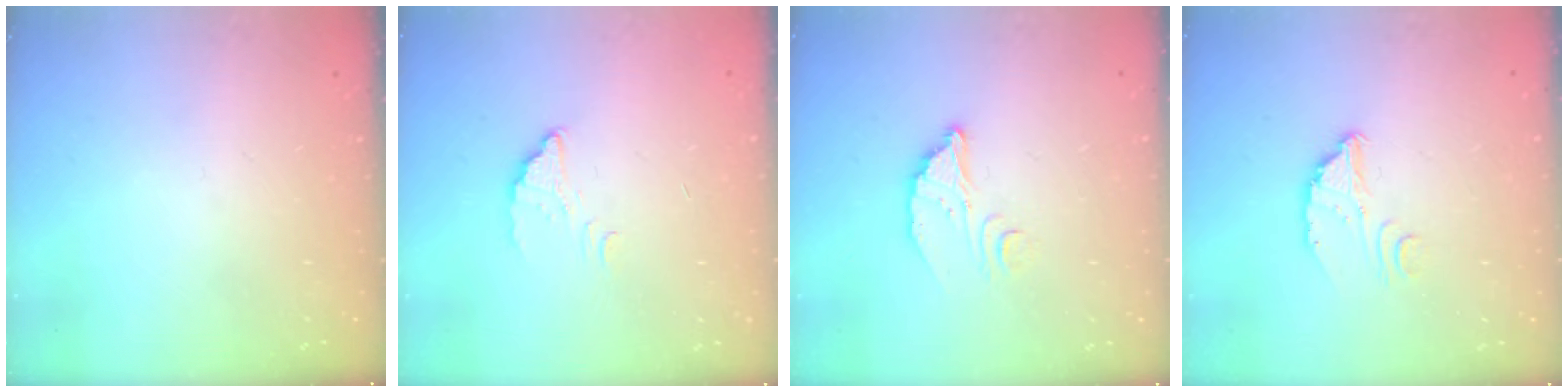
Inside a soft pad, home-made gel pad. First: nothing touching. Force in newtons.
{"total": 2.2, "press": 2.2, "slide": 0.1}
{"total": 5.1, "press": 5.1, "slide": 0.4}
{"total": 2.9, "press": 2.9, "slide": 0.2}